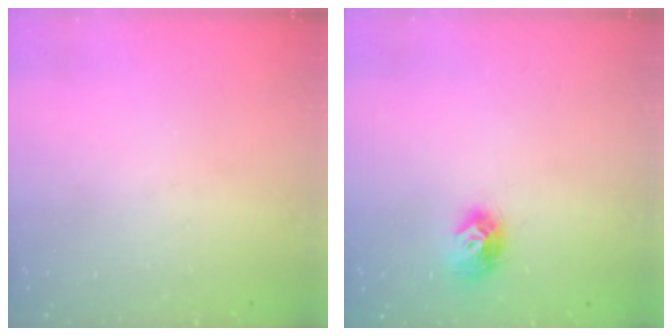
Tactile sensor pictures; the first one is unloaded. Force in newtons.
{"total": 8.7, "press": 8.7, "slide": 0.3}